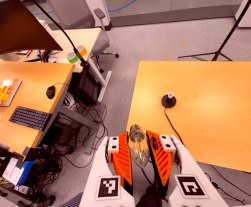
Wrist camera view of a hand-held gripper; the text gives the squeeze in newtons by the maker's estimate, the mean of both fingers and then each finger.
{"total": 20.4, "left": 21.7, "right": 19.1}